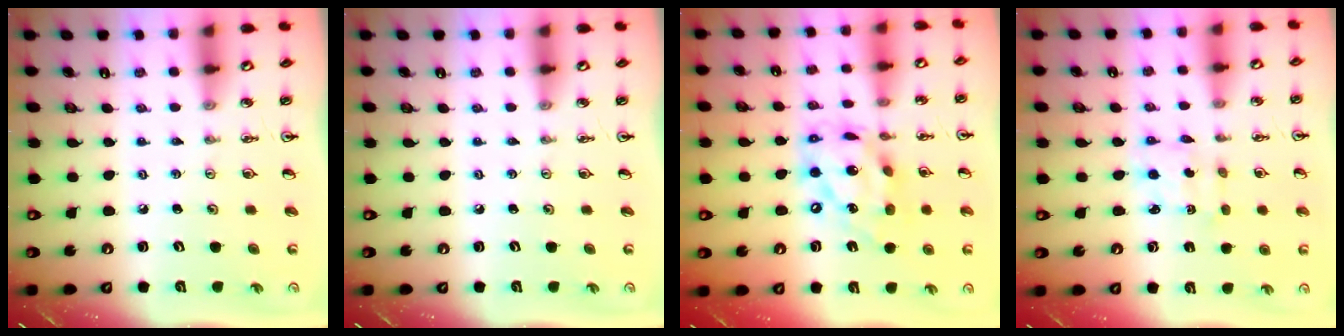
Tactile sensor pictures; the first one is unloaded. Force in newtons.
{"total": 0.0}
{"total": 16.5, "press": 16.5, "slide": 1.2}
{"total": 2.1, "press": 2.0, "slide": 0.8}